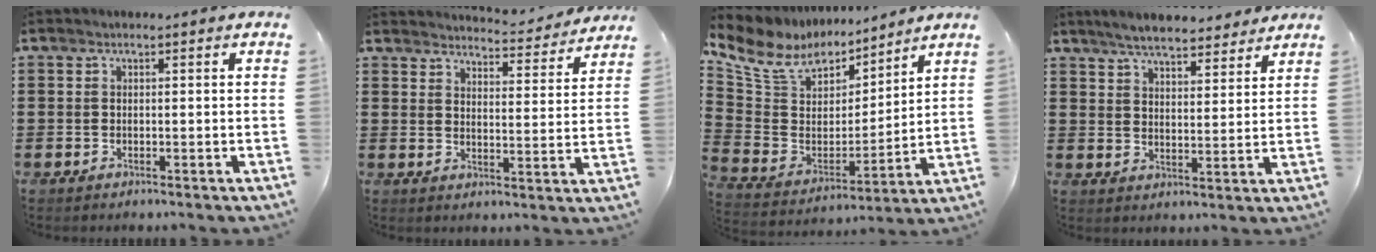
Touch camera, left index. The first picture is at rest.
{"total": 4.4, "force": [4.4, -0.2, 0.5], "torque": [-0.013, -0.037, 0.071]}
{"total": 9.9, "force": [8.1, 4.8, 2.9], "torque": [-0.107, -0.048, 0.149]}
{"total": 5.9, "force": [5.5, 1.0, 1.9], "torque": [-0.056, -0.013, 0.102]}